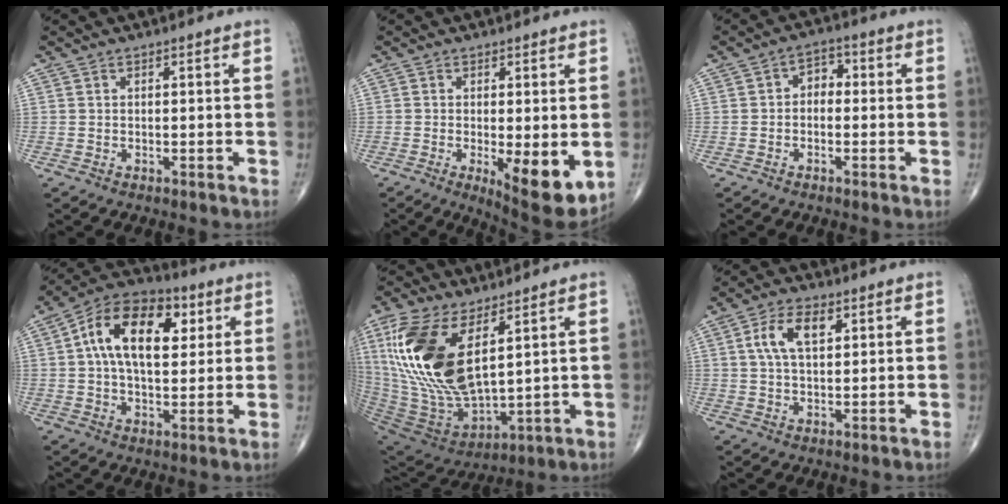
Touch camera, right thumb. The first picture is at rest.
{"total": 10.1, "force": [-2.2, 3.2, 9.3], "torque": [-0.127, -0.024, -0.025]}
{"total": 3.7, "force": [-0.2, 2.8, 2.5], "torque": [-0.018, 0.017, -0.018]}
{"total": 17.1, "force": [4.4, 9.7, 13.3], "torque": [-0.198, 0.011, 0.065]}
{"total": 22.8, "force": [7.5, 10.9, 18.6], "torque": [-0.388, -0.036, 0.153]}
{"total": 7.5, "force": [2.4, 3.9, 5.9], "torque": [-0.111, 0.004, 0.044]}